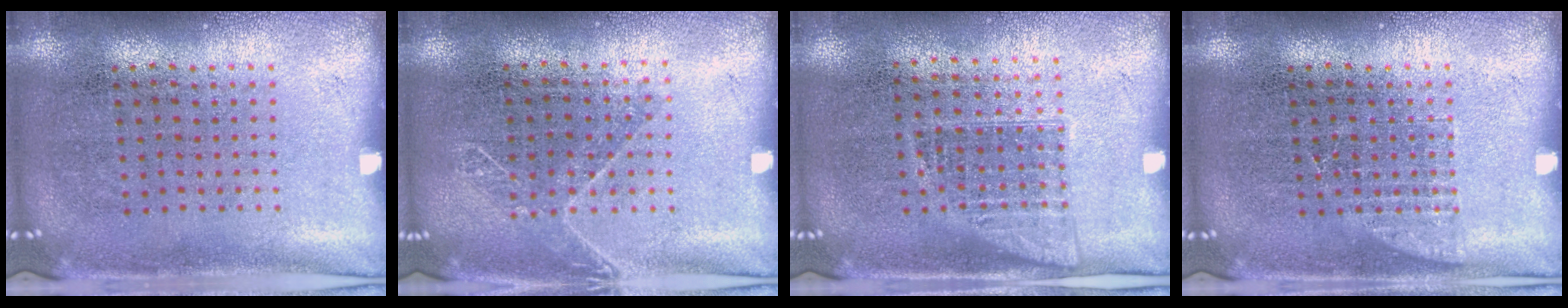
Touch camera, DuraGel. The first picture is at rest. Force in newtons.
{"total": 1.1, "press": 0.9, "slide": 0.5}
{"total": 1.1, "press": 1.0, "slide": 0.6}
{"total": 1.1, "press": 1.1, "slide": 0.2}